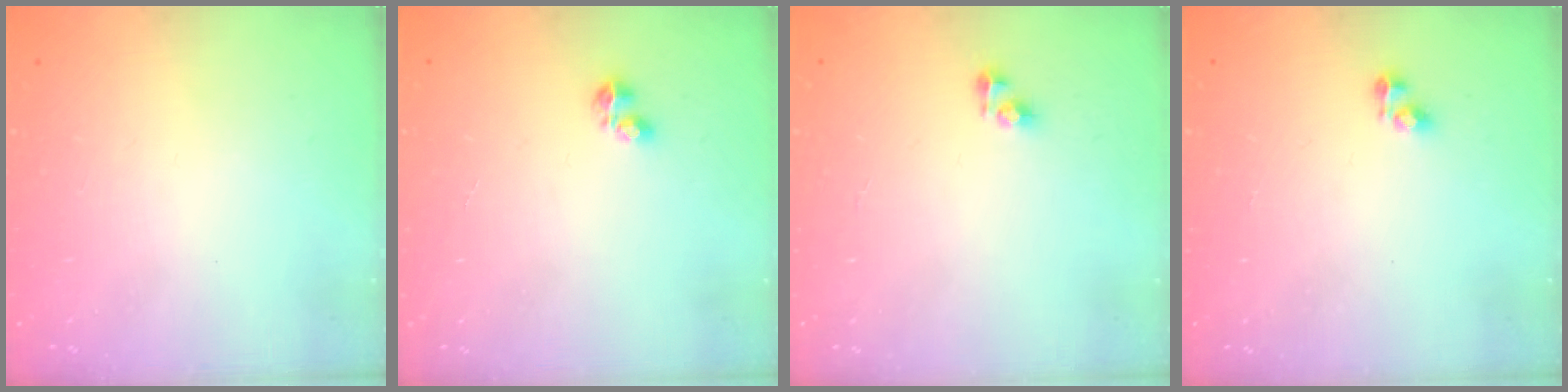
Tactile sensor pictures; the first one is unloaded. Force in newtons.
{"total": 3.1, "press": 3.0, "slide": 0.5}
{"total": 3.6, "press": 3.6, "slide": 0.6}
{"total": 2.8, "press": 2.8, "slide": 0.3}